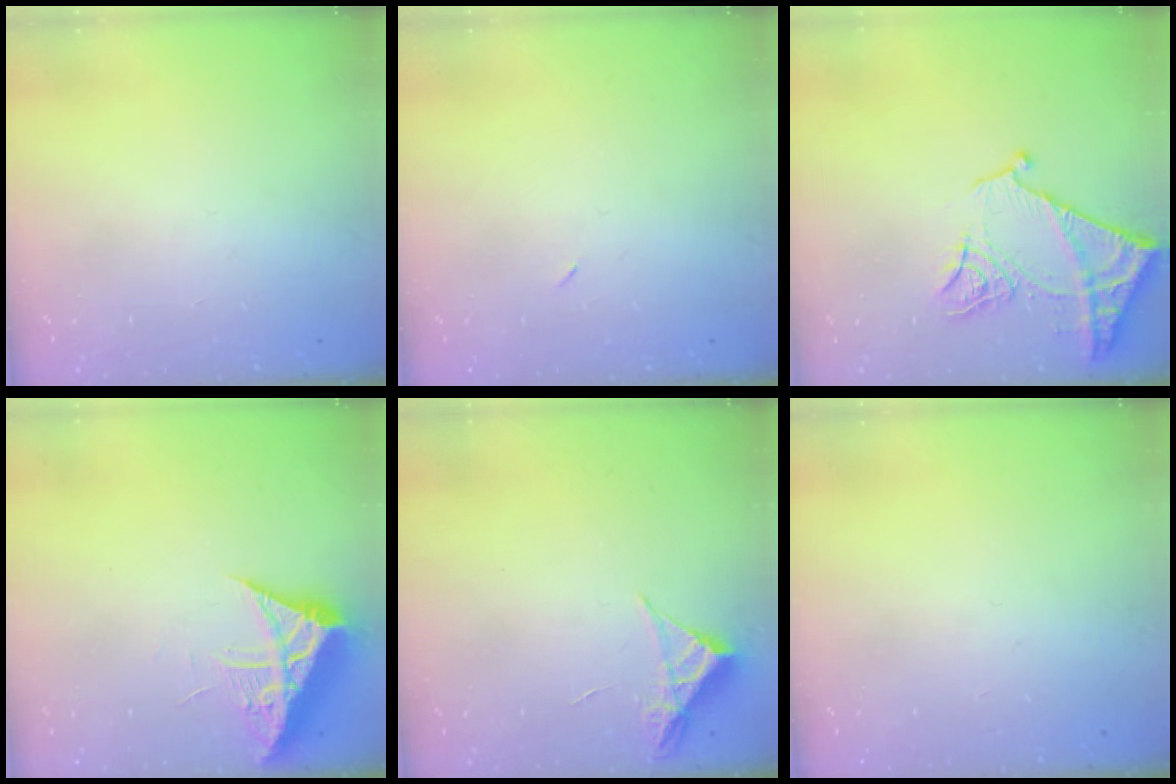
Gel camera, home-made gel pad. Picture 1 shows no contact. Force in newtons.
{"total": 2.2, "press": 1.8, "slide": 1.2}
{"total": 11.9, "press": 11.8, "slide": 1.4}
{"total": 8.1, "press": 8.0, "slide": 0.8}
{"total": 4.2, "press": 4.2, "slide": 0.4}
{"total": 0.0}